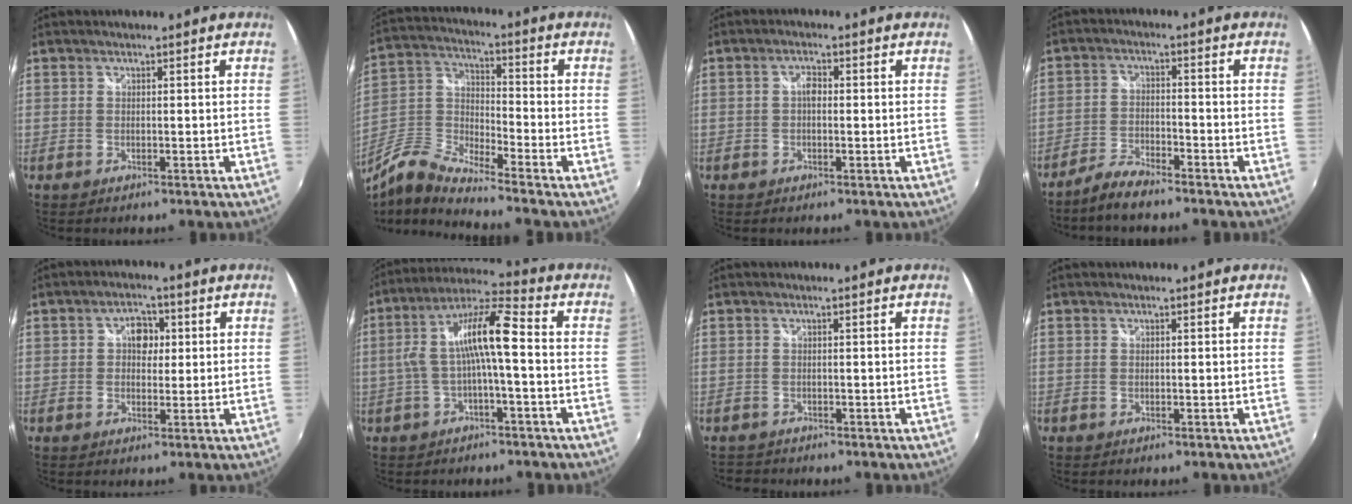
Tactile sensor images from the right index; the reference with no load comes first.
{"total": 10.3, "force": [-7.4, 1.9, 6.9], "torque": [-0.152, -0.009, -0.158]}
{"total": 1.8, "force": [-0.2, 1.1, 1.5], "torque": [-0.027, 0.007, -0.006]}
{"total": 5.5, "force": [-4.7, 1.1, 2.5], "torque": [-0.068, -0.002, -0.095]}
{"total": 4.2, "force": [0.6, 3.3, 2.5], "torque": [-0.033, 0.012, 0.007]}
{"total": 10.5, "force": [-1.3, 1.4, 10.3], "torque": [-0.206, 0.022, -0.021]}
{"total": 2.0, "force": [-1.7, 0.9, 0.1], "torque": [-0.008, -0.007, -0.029]}
{"total": 0.0}